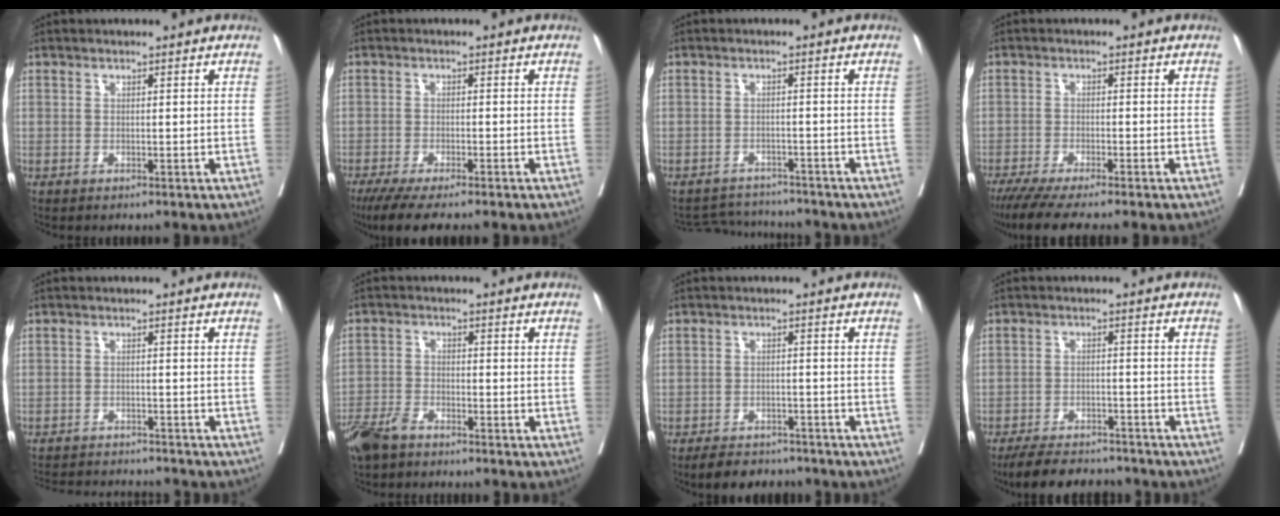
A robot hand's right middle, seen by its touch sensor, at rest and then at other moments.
{"total": 8.1, "force": [-6.6, 0.7, 4.7], "torque": [-0.061, -0.016, -0.103]}
{"total": 5.3, "force": [-5.2, 0.6, -0.5], "torque": [0.006, 0.007, -0.082]}
{"total": 8.7, "force": [-7.2, 0.0, 4.9], "torque": [-0.063, -0.021, -0.116]}
{"total": 10.7, "force": [-10.3, 1.5, 2.7], "torque": [-0.046, 0.001, -0.141]}
{"total": 5.4, "force": [-4.5, 1.8, 2.6], "torque": [-0.052, -0.008, -0.086]}
{"total": 6.7, "force": [-5.9, 2.5, 1.9], "torque": [-0.022, -0.003, -0.085]}
{"total": 10.0, "force": [-9.0, 2.6, 3.3], "torque": [-0.049, -0.002, -0.134]}